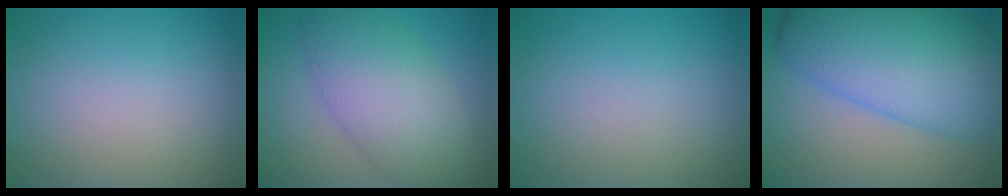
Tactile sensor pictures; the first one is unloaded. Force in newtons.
{"total": 7.9, "press": 7.9, "slide": 0.3}
{"total": 0.0}
{"total": 12.3, "press": 12.3, "slide": 0.2}